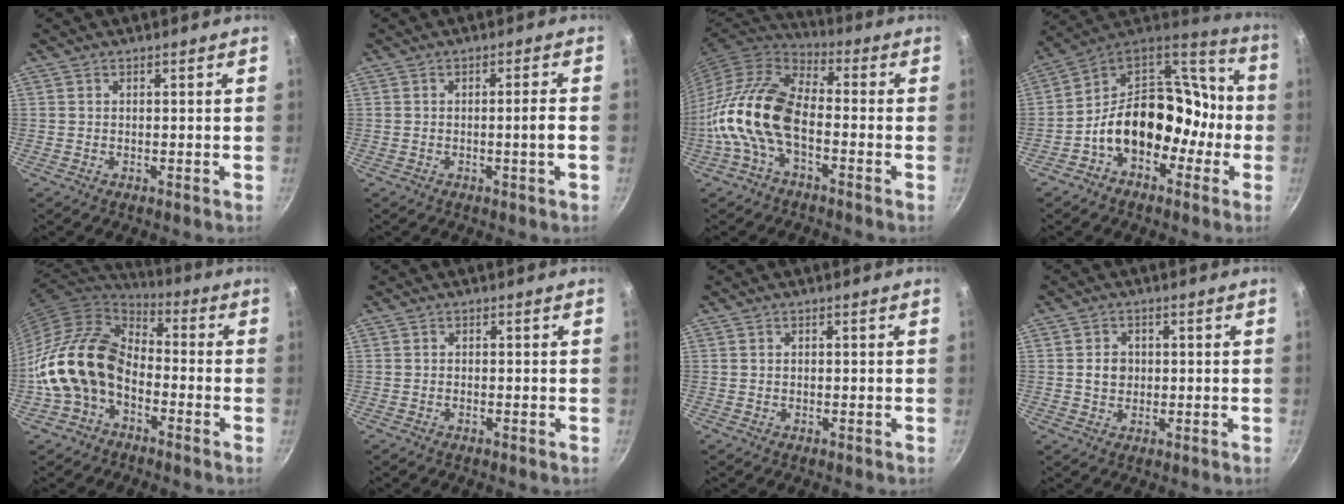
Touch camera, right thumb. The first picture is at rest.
{"total": 3.1, "force": [-0.8, -0.5, 3.0], "torque": [-0.045, 0.007, -0.011]}
{"total": 14.5, "force": [-3.9, 7.9, 11.5], "torque": [-0.216, 0.036, -0.089]}
{"total": 18.9, "force": [-4.9, 14.1, 11.7], "torque": [-0.128, 0.084, -0.088]}
{"total": 16.1, "force": [-4.8, 11.3, 10.4], "torque": [-0.167, 0.060, -0.110]}
{"total": 0.6, "force": [-0.3, 0.1, 0.4], "torque": [-0.012, 0.004, -0.009]}
{"total": 0.0}
{"total": 3.4, "force": [0.1, 2.9, 1.8], "torque": [-0.016, 0.004, -0.001]}